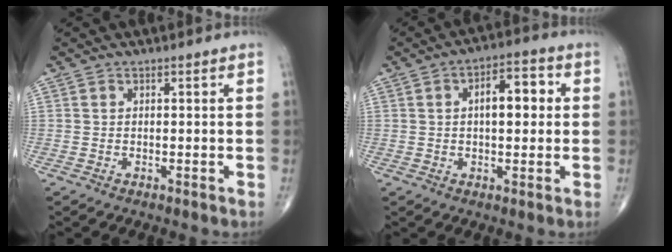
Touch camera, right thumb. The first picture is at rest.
{"total": 8.3, "force": [1.3, 4.1, 7.2], "torque": [-0.091, 0.017, 0.012]}